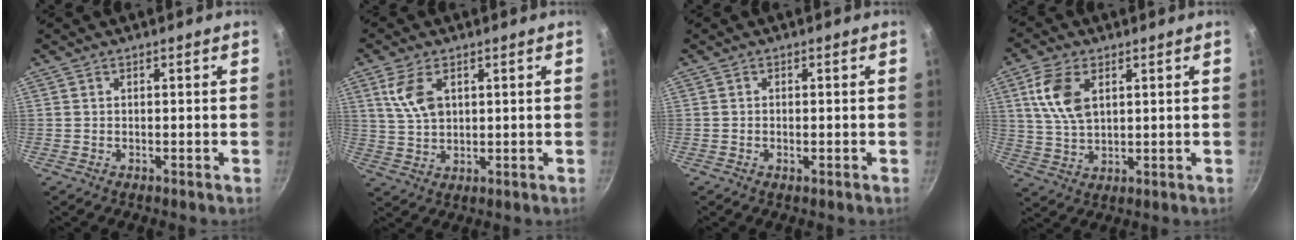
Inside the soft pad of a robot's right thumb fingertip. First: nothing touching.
{"total": 7.1, "force": [2.7, 4.0, 5.2], "torque": [-0.098, -0.011, 0.057]}
{"total": 0.9, "force": [-0.2, 0.4, 0.8], "torque": [-0.014, 0.001, -0.004]}
{"total": 9.3, "force": [3.2, 5.2, 7.0], "torque": [-0.135, -0.010, 0.064]}